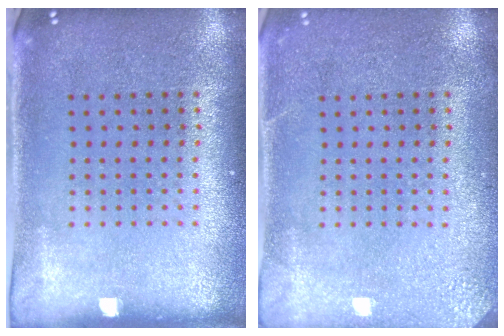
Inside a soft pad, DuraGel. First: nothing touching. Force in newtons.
{"total": 2.7, "press": 2.6, "slide": 0.2}